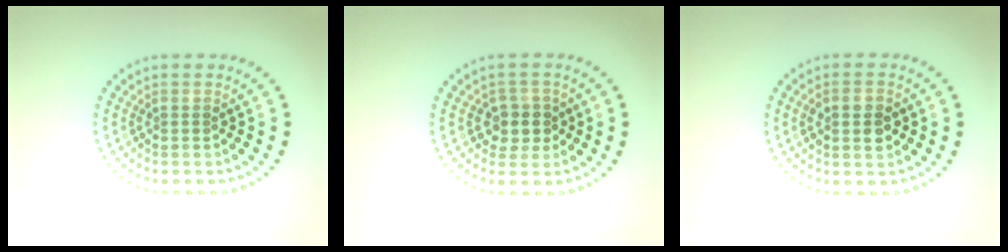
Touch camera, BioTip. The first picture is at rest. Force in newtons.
{"total": 2.3, "press": 2.2, "slide": 0.9}
{"total": 2.5, "press": 2.5, "slide": 0.3}